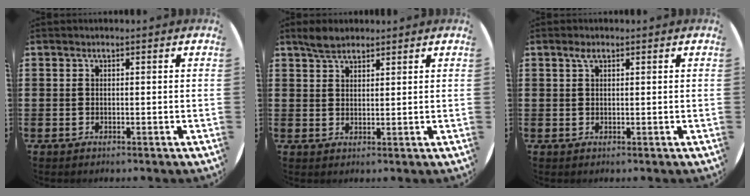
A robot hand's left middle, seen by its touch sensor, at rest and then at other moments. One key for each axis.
{"total": 3.1, "fx": 2.7, "fy": 1.1, "fz": 1.1, "tx": -0.018, "ty": 0.002, "tz": 0.050}
{"total": 1.2, "fx": 0.7, "fy": 0.5, "fz": 0.8, "tx": -0.010, "ty": 0.001, "tz": 0.009}